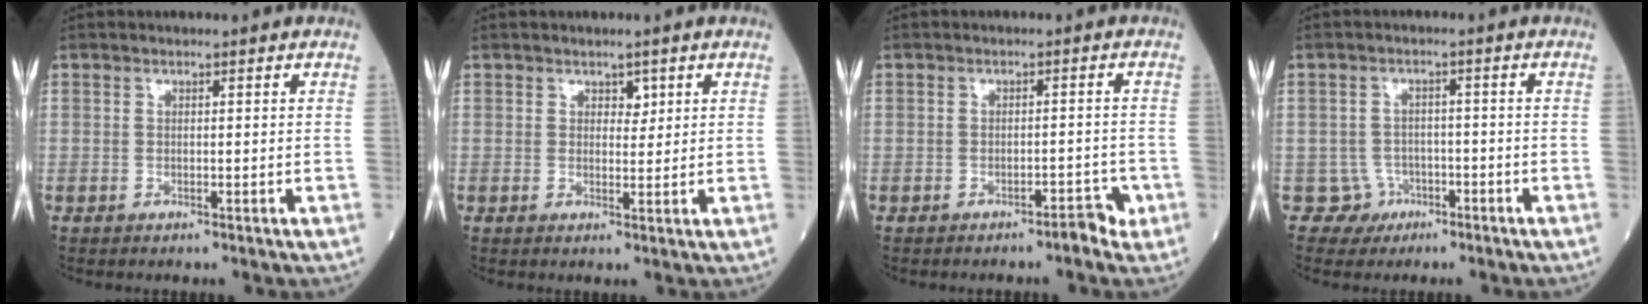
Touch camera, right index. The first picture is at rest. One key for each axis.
{"total": 1.7, "fx": 1.0, "fy": 1.0, "fz": 0.9, "tx": -0.009, "ty": -0.001, "tz": 0.015}
{"total": 2.5, "fx": -1.7, "fy": 0.7, "fz": 1.7, "tx": -0.017, "ty": 0.004, "tz": -0.026}
{"total": 3.6, "fx": -1.8, "fy": 3.1, "fz": -0.8, "tx": 0.019, "ty": 0.016, "tz": -0.026}